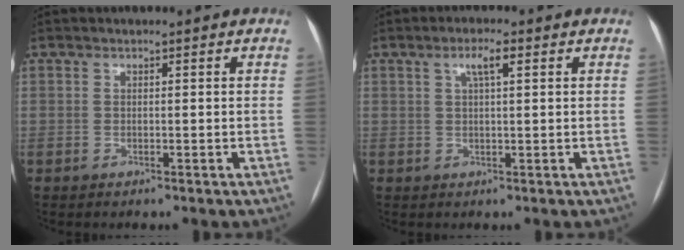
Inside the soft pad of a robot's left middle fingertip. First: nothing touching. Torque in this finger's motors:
{"motor_torque": [0.75, -0.39, 0.07, 0.02]}